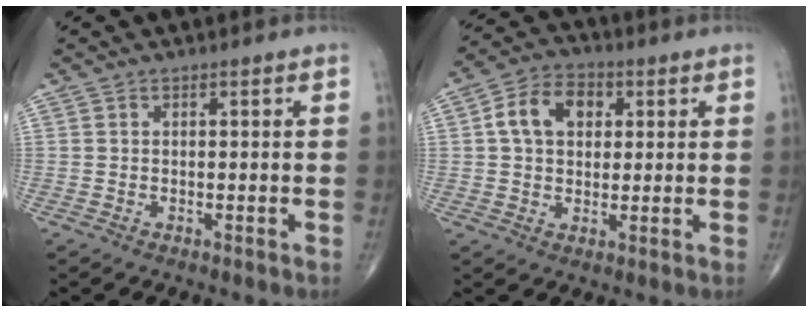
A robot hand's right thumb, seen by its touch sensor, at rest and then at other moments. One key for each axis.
{"total": 9.5, "fx": 2.2, "fy": 6.7, "fz": 6.3, "tx": -0.094, "ty": 0.013, "tz": 0.031}